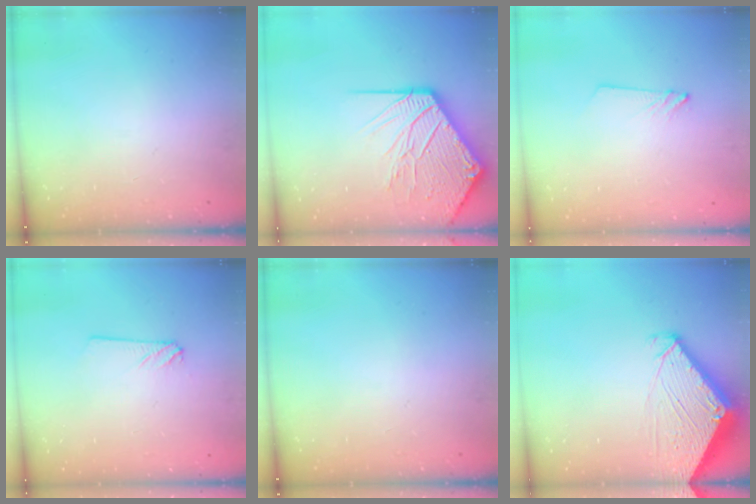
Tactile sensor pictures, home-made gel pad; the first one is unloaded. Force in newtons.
{"total": 18.3, "press": 18.2, "slide": 2.4}
{"total": 2.4, "press": 2.4, "slide": 0.2}
{"total": 2.4, "press": 2.4, "slide": 0.2}
{"total": 0.0}
{"total": 4.2, "press": 4.2, "slide": 0.4}